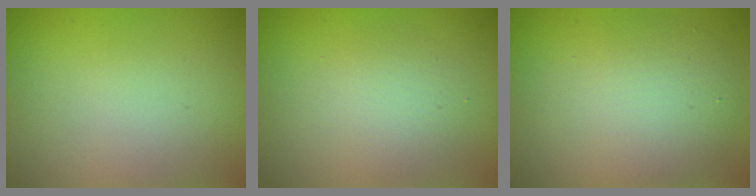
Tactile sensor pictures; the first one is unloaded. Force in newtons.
{"total": 2.6, "press": 2.6, "slide": 0.2}
{"total": 5.4, "press": 5.4, "slide": 0.3}